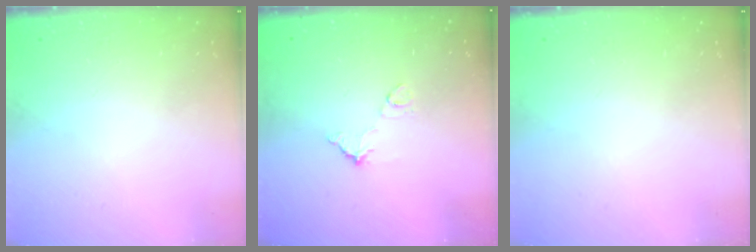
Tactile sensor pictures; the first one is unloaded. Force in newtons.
{"total": 6.2, "press": 6.2, "slide": 0.3}
{"total": 0.0}